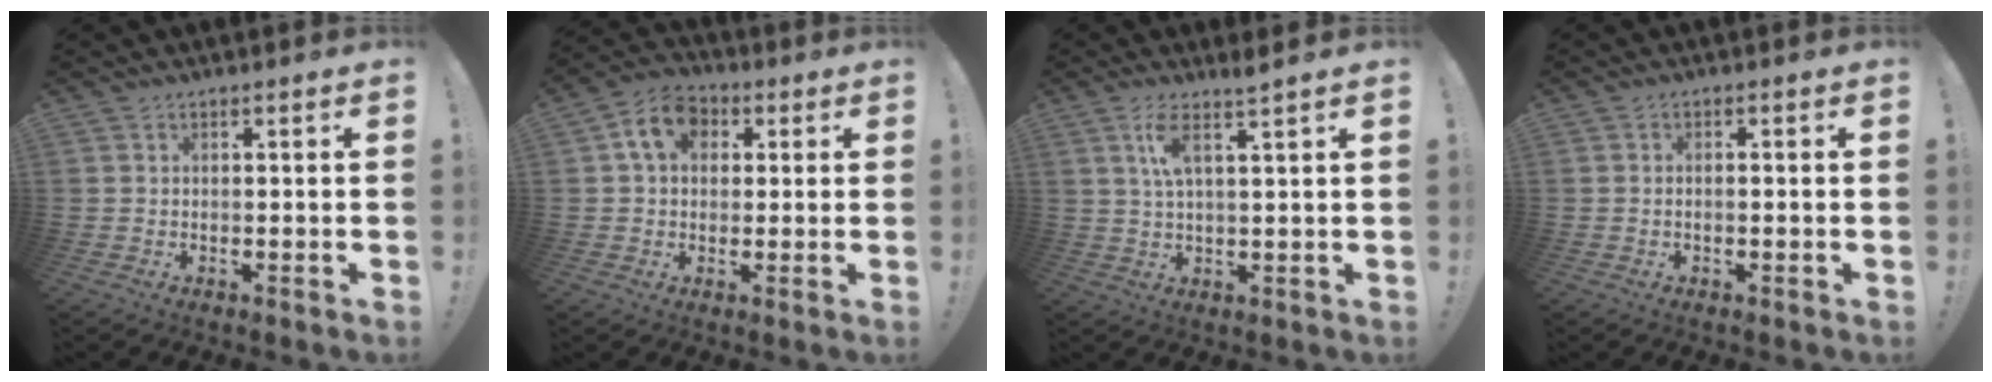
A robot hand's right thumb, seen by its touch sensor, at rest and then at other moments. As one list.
[{"total": 9.9, "force": [2.9, 7.5, 5.8], "torque": [-0.099, 0.014, 0.059]}, {"total": 5.7, "force": [3.3, -0.1, 4.6], "torque": [-0.089, -0.010, 0.053]}, {"total": 1.3, "force": [-0.8, 0.0, 1.0], "torque": [-0.020, 0.003, -0.013]}]